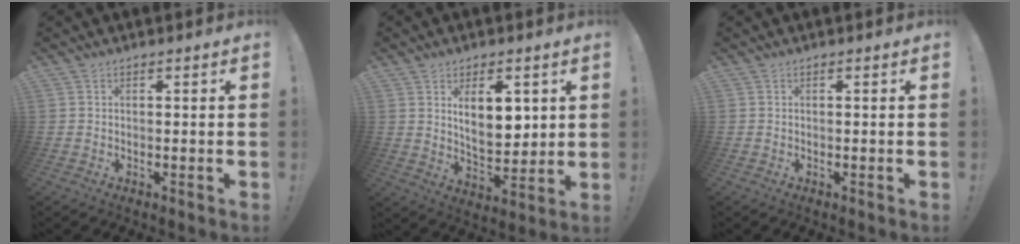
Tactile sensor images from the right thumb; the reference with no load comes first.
{"total": 10.8, "force": [3.9, 5.7, 8.3], "torque": [-0.115, -0.018, 0.067]}
{"total": 0.0}